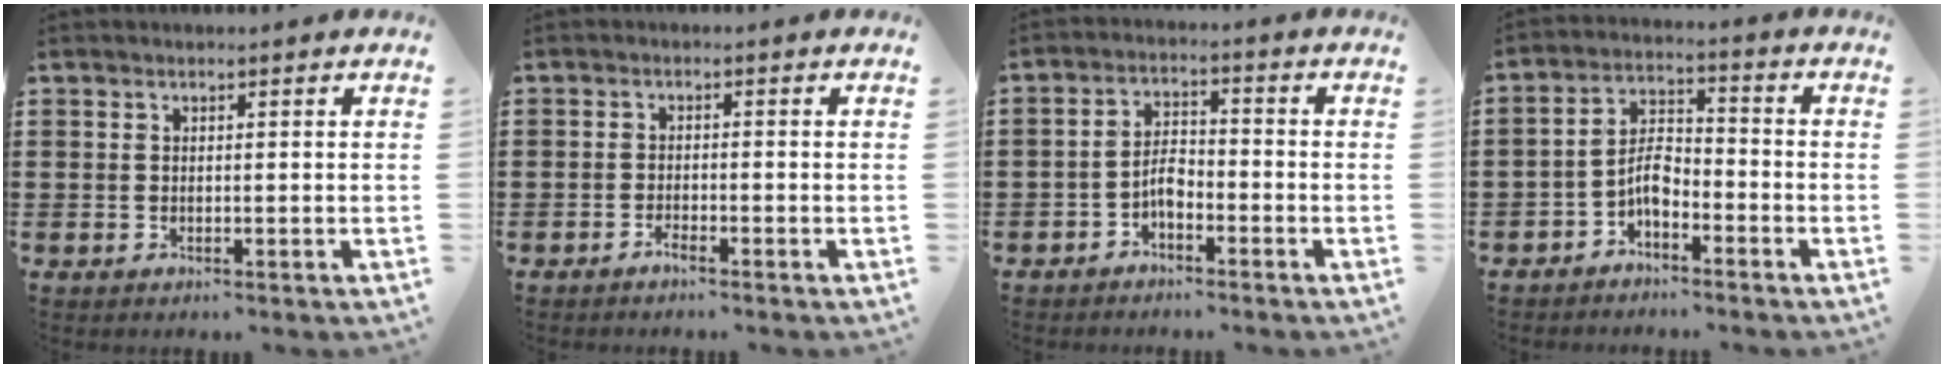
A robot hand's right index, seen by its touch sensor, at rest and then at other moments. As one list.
[{"total": 1.2, "force": [-1.1, 0.1, 0.5], "torque": [-0.012, -0.003, -0.021]}, {"total": 3.7, "force": [-2.1, 1.7, 2.6], "torque": [-0.063, 0.002, -0.045]}, {"total": 4.9, "force": [-2.8, 2.1, 3.4], "torque": [-0.082, 0.006, -0.061]}]